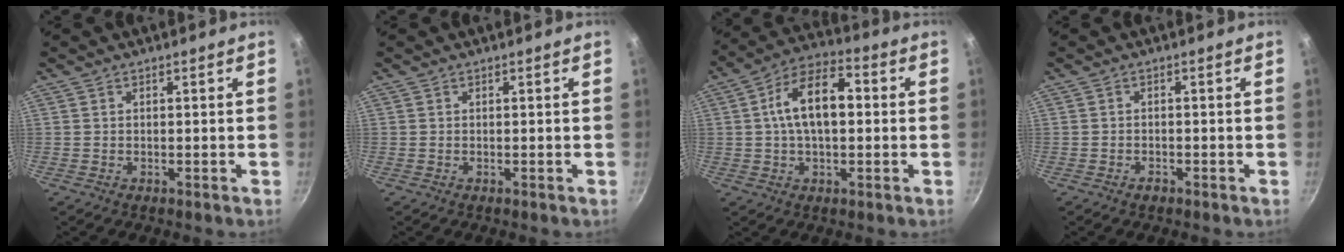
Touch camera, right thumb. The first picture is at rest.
{"total": 0.0}
{"total": 12.5, "force": [1.2, 6.8, 10.5], "torque": [-0.177, 0.028, 0.012]}
{"total": 1.0, "force": [-0.8, 0.5, 0.4], "torque": [-0.006, 0.006, -0.013]}